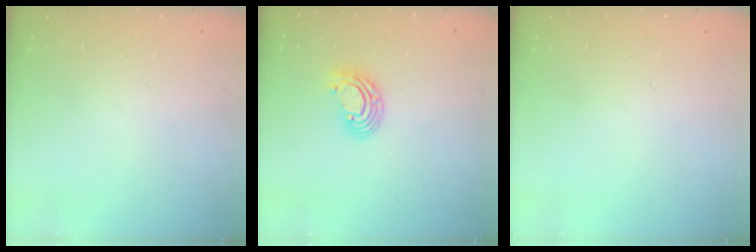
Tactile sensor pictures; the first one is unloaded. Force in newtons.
{"total": 8.0, "press": 8.0, "slide": 0.4}
{"total": 0.0}